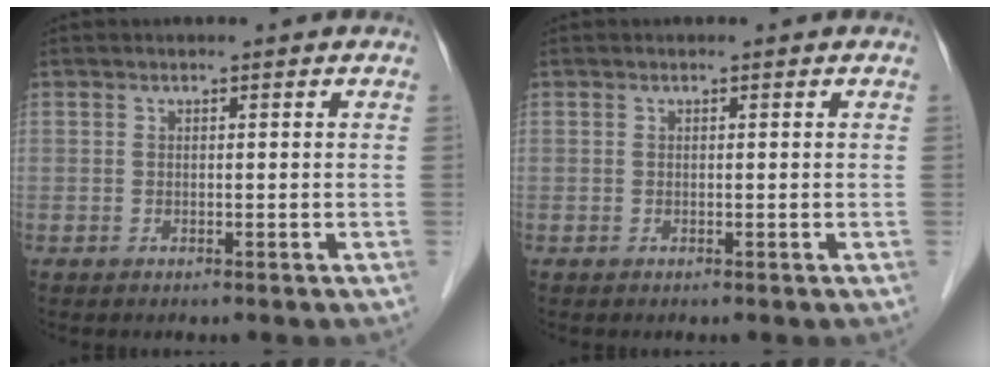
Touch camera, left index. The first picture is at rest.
{"total": 0.0}